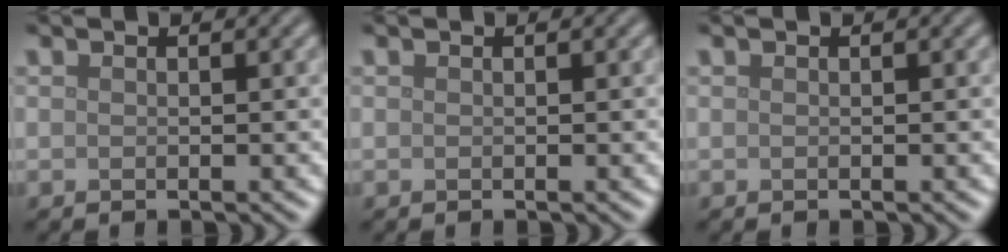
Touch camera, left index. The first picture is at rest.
{"total": 0.0}
{"total": 0.0}